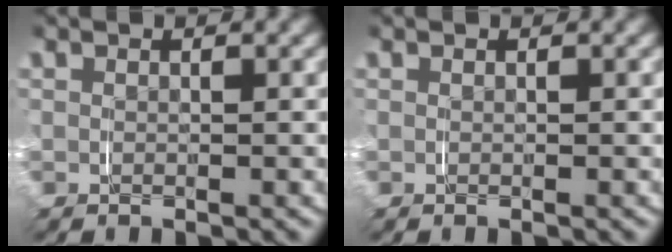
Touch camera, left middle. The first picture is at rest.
{"total": 0.0}